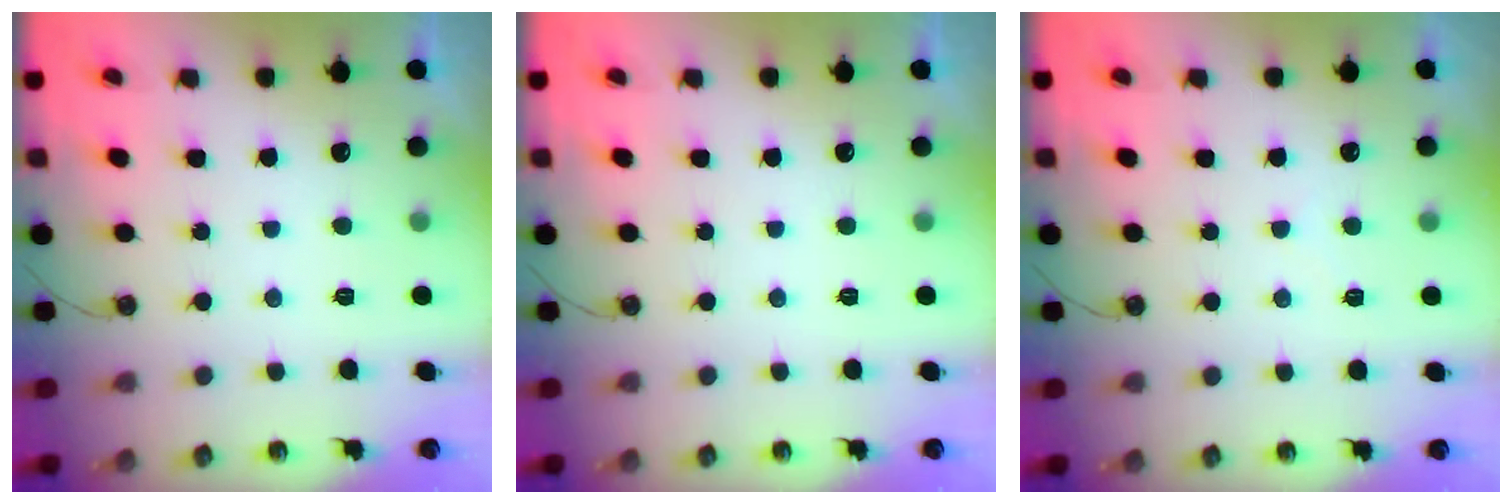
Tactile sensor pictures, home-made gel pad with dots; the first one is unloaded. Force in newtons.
{"total": 0.0}
{"total": 3.0, "press": 3.0, "slide": 0.5}